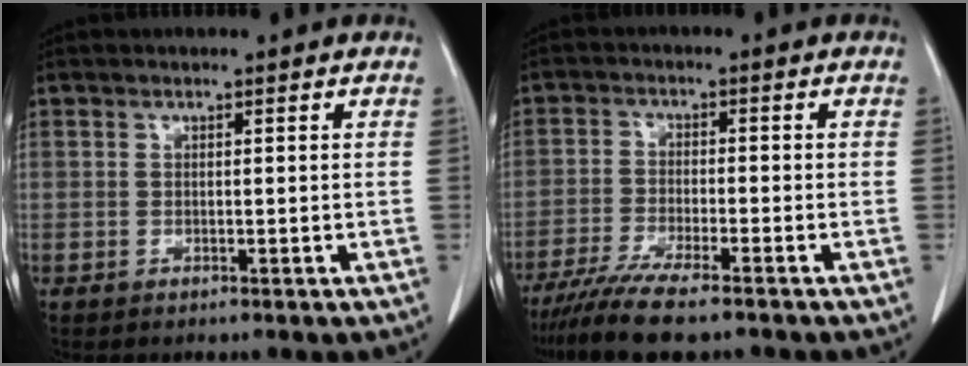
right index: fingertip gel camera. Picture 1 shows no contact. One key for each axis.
{"total": 9.2, "fx": -7.5, "fy": 0.6, "fz": 5.2, "tx": -0.086, "ty": -0.025, "tz": -0.126}